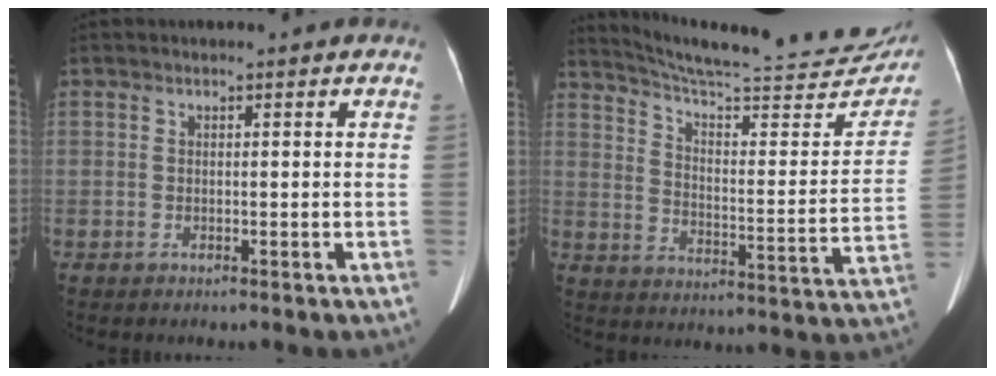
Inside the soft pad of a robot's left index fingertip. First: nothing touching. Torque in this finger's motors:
{"motor_torque": [-0.37, -1.49, 0.00, 0.03]}